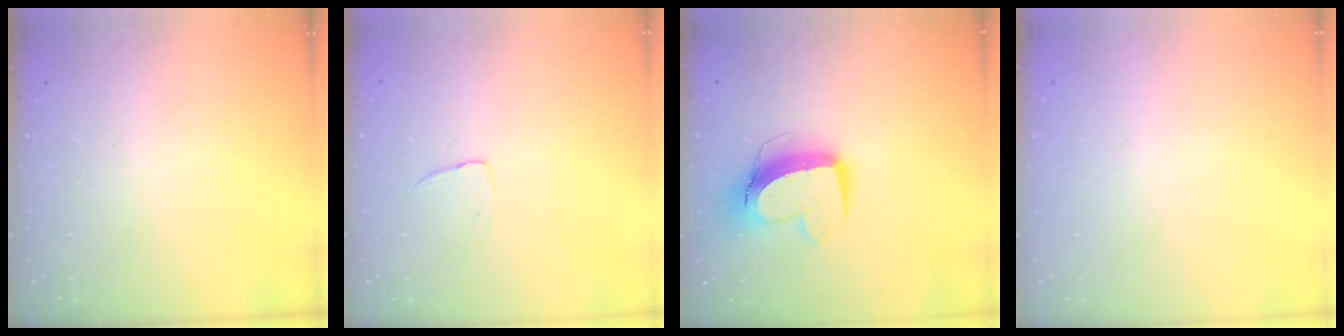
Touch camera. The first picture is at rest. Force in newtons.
{"total": 4.0, "press": 4.0, "slide": 0.2}
{"total": 12.5, "press": 12.4, "slide": 1.5}
{"total": 0.0}